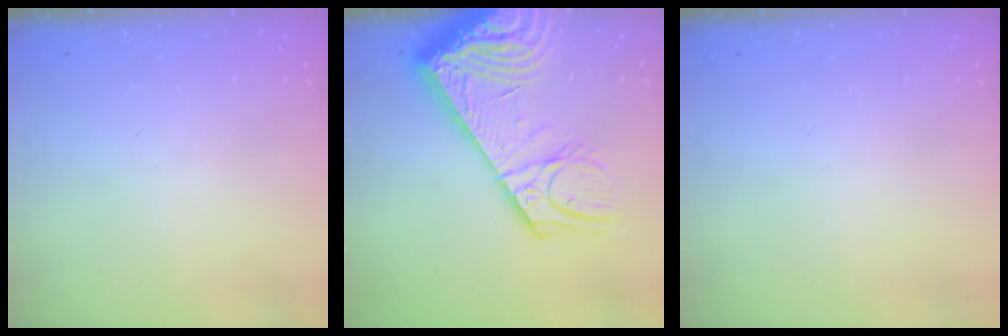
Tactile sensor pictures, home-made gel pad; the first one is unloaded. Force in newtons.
{"total": 22.3, "press": 21.7, "slide": 4.9}
{"total": 0.0}